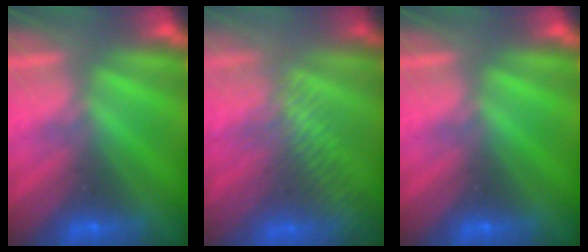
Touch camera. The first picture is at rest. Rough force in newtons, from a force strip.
{"total": 8.3}
{"total": 0.0}